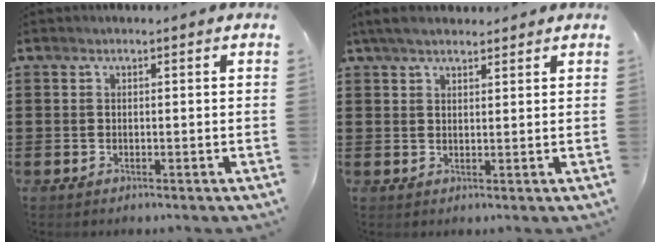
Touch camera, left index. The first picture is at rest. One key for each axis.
{"total": 3.4, "fx": 2.8, "fy": 1.0, "fz": 1.7, "tx": -0.039, "ty": 0.003, "tz": 0.053}